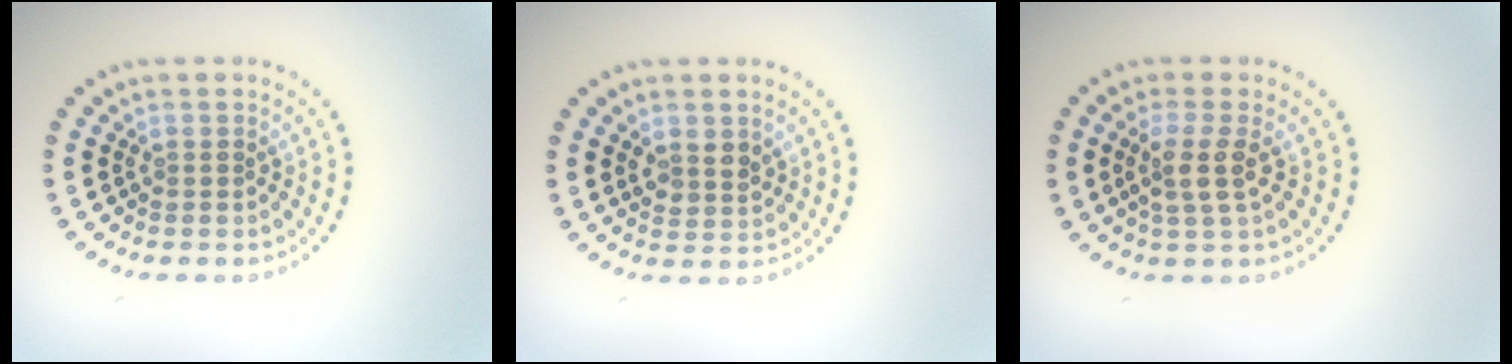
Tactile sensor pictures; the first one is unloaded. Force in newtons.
{"total": 1.8, "press": 1.6, "slide": 0.7}
{"total": 2.6, "press": 2.2, "slide": 1.5}